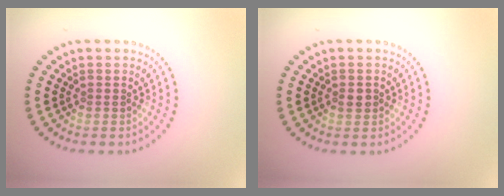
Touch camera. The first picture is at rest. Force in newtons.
{"total": 0.8, "press": 0.8, "slide": 0.2}